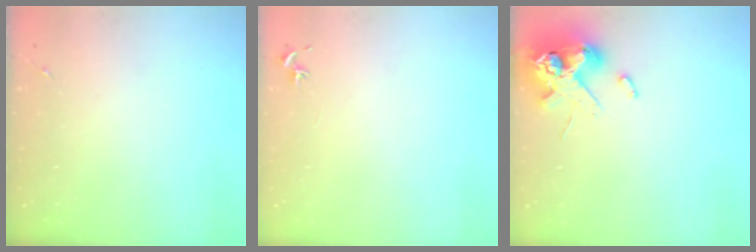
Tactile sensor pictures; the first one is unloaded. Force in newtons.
{"total": 0.8, "press": 0.7, "slide": 0.3}
{"total": 12.3, "press": 12.1, "slide": 1.9}